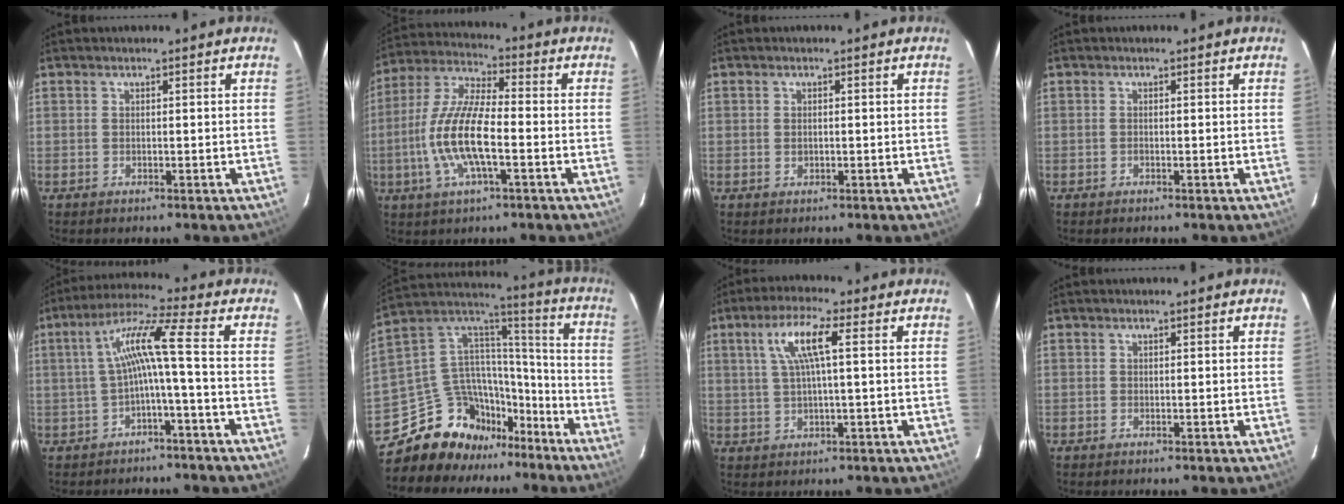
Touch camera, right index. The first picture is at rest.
{"total": 13.6, "force": [-3.4, 3.8, 12.6], "torque": [-0.262, -0.003, -0.070]}
{"total": 1.0, "force": [-0.1, 0.8, 0.6], "torque": [-0.009, 0.000, -0.001]}
{"total": 0.0}
{"total": 7.9, "force": [-1.7, -0.8, 7.7], "torque": [-0.161, 0.015, -0.024]}
{"total": 17.6, "force": [-13.9, 9.6, 5.1], "torque": [-0.118, 0.062, -0.226]}
{"total": 7.4, "force": [2.0, 0.9, 7.0], "torque": [-0.132, 0.009, 0.040]}
{"total": 0.0}